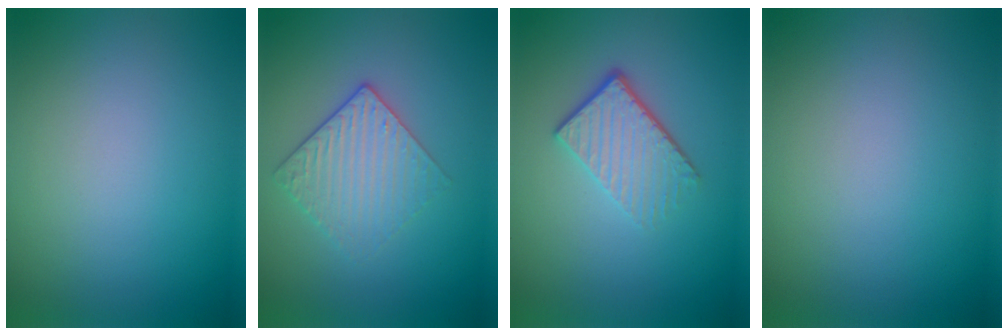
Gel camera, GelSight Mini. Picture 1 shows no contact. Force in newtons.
{"total": 3.0, "press": 2.6, "slide": 1.6}
{"total": 4.1, "press": 2.8, "slide": 3.0}
{"total": 0.0}